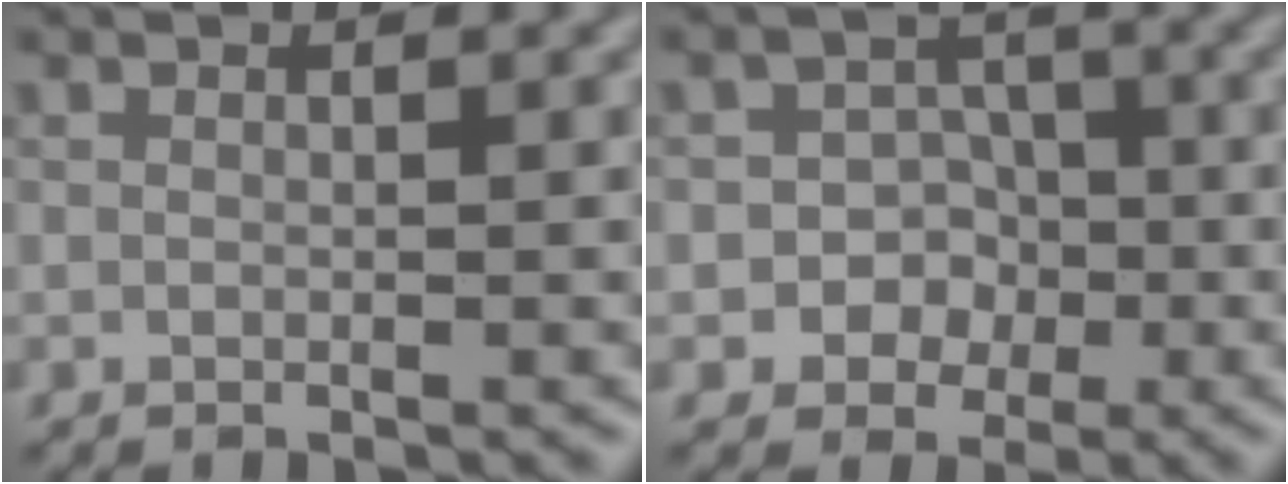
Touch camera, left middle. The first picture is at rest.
{"total": 4.8, "force": [-1.6, 4.3, 1.3], "torque": [0.012, 0.010, -0.044]}